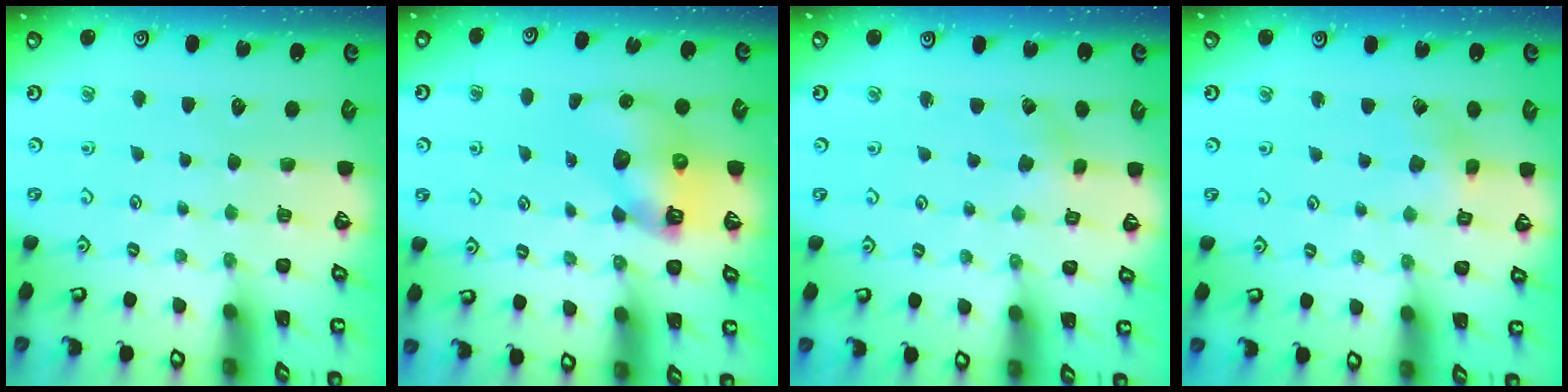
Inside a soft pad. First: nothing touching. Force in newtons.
{"total": 8.8, "press": 8.7, "slide": 1.2}
{"total": 0.7, "press": 0.6, "slide": 0.2}
{"total": 2.3, "press": 2.2, "slide": 0.4}